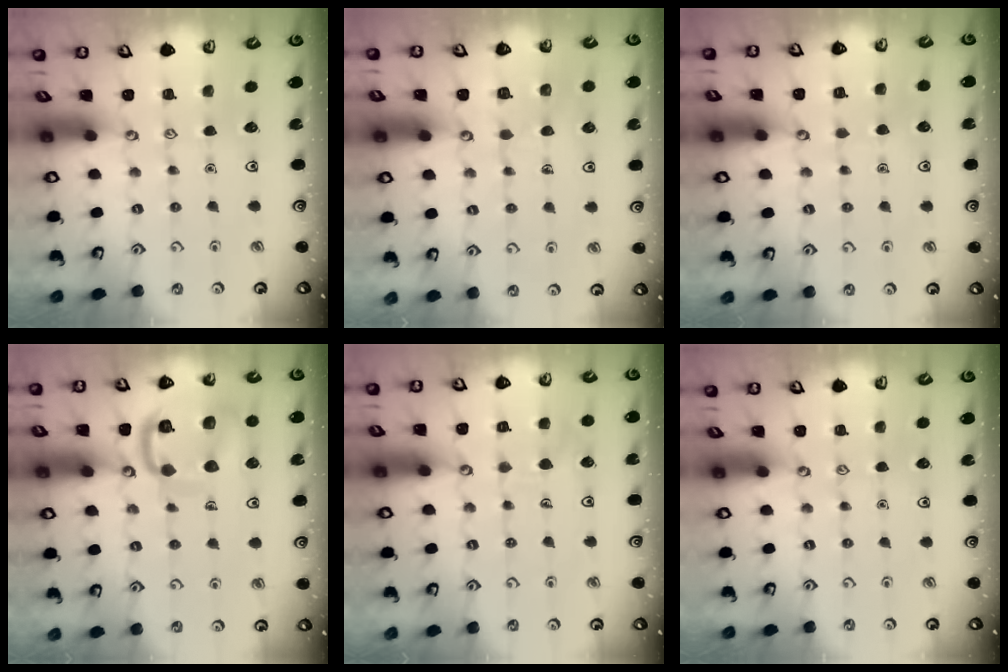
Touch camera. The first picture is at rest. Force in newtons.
{"total": 4.3, "press": 4.3, "slide": 0.3}
{"total": 3.4, "press": 3.4, "slide": 0.3}
{"total": 14.8, "press": 14.7, "slide": 1.6}
{"total": 6.4, "press": 6.4, "slide": 0.5}
{"total": 0.0}